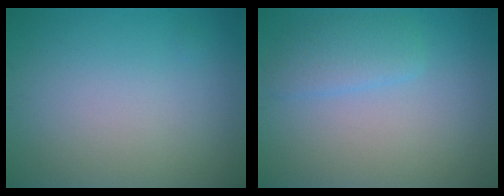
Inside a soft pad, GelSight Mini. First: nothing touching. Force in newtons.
{"total": 2.4, "press": 2.3, "slide": 0.1}